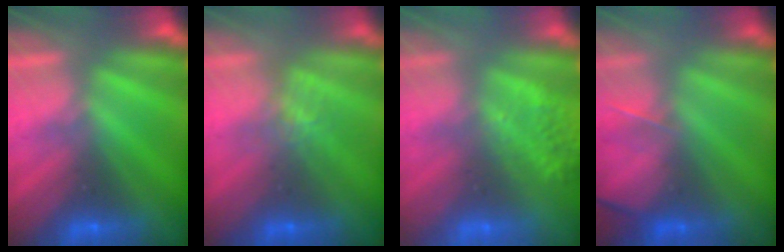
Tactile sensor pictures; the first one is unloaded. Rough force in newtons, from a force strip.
{"total": 1.2}
{"total": 5.6}
{"total": 2.1}